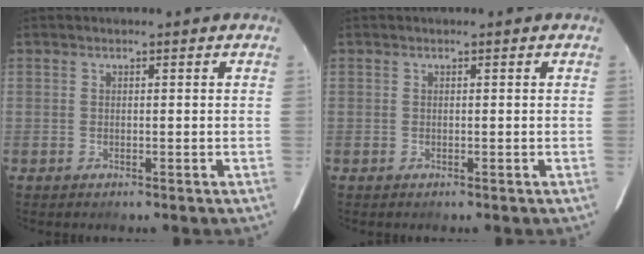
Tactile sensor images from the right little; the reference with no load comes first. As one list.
[{"total": 0.0}]